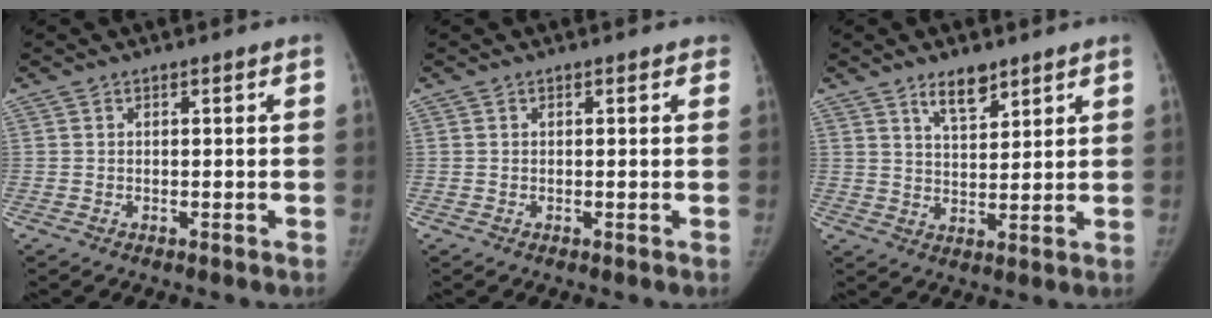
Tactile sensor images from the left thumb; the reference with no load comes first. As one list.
[{"total": 0.7, "force": [0.5, 0.4, 0.3], "torque": [0.006, 0.000, -0.001]}, {"total": 5.9, "force": [4.2, 2.4, 3.3], "torque": [-0.037, -0.033, 0.074]}]